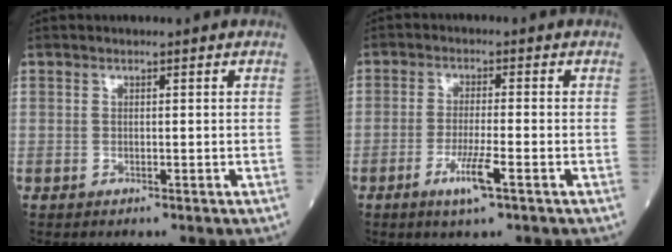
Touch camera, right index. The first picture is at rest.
{"total": 5.2, "force": [-2.5, 0.0, 4.5], "torque": [-0.088, -0.010, -0.047]}